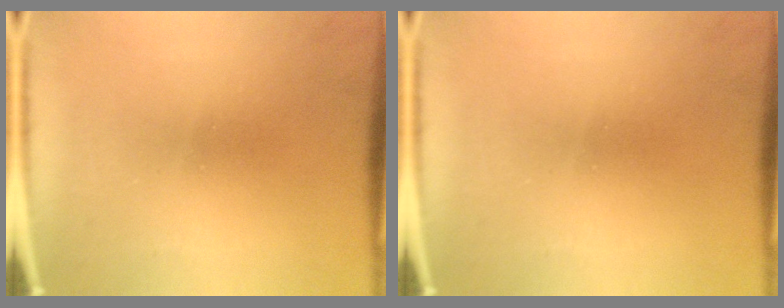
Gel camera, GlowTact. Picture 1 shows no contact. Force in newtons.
{"total": 0.0}